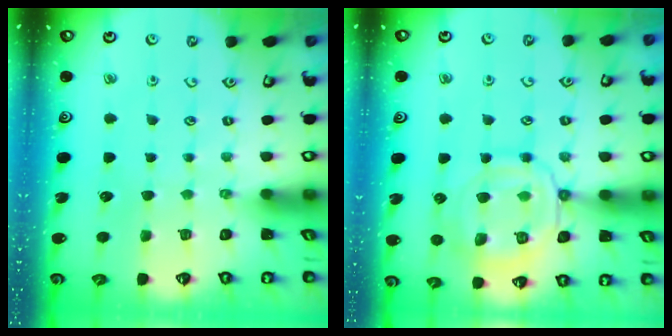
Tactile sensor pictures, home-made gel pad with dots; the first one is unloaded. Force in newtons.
{"total": 14.2, "press": 14.2, "slide": 1.2}